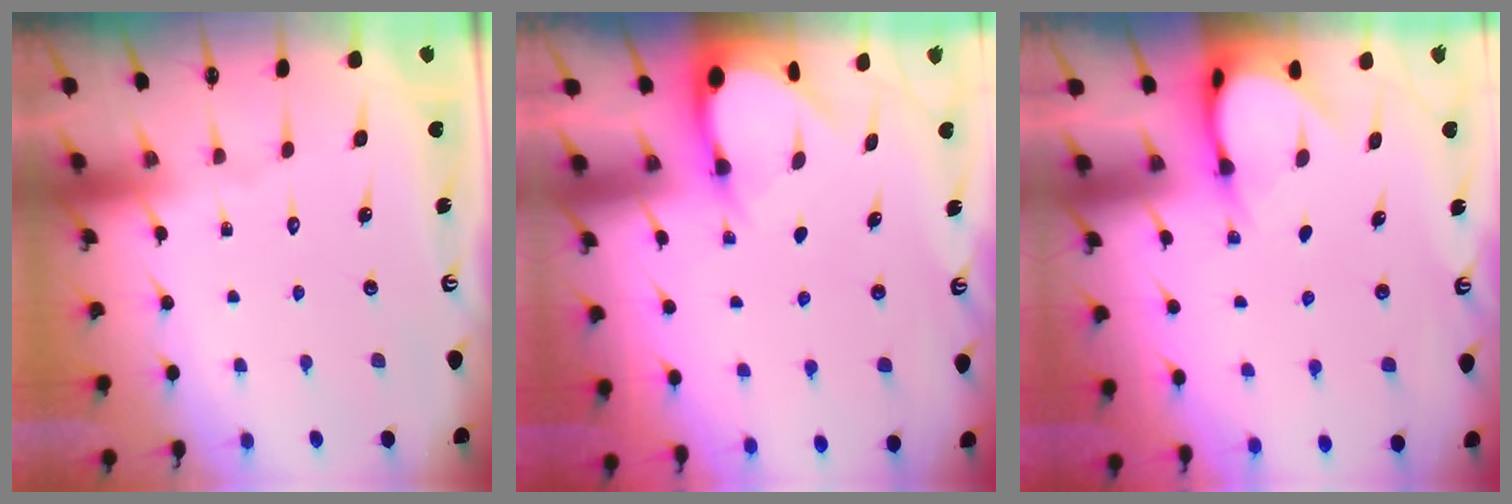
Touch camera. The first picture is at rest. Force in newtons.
{"total": 3.1, "press": 3.1, "slide": 0.2}
{"total": 4.3, "press": 4.3, "slide": 0.3}